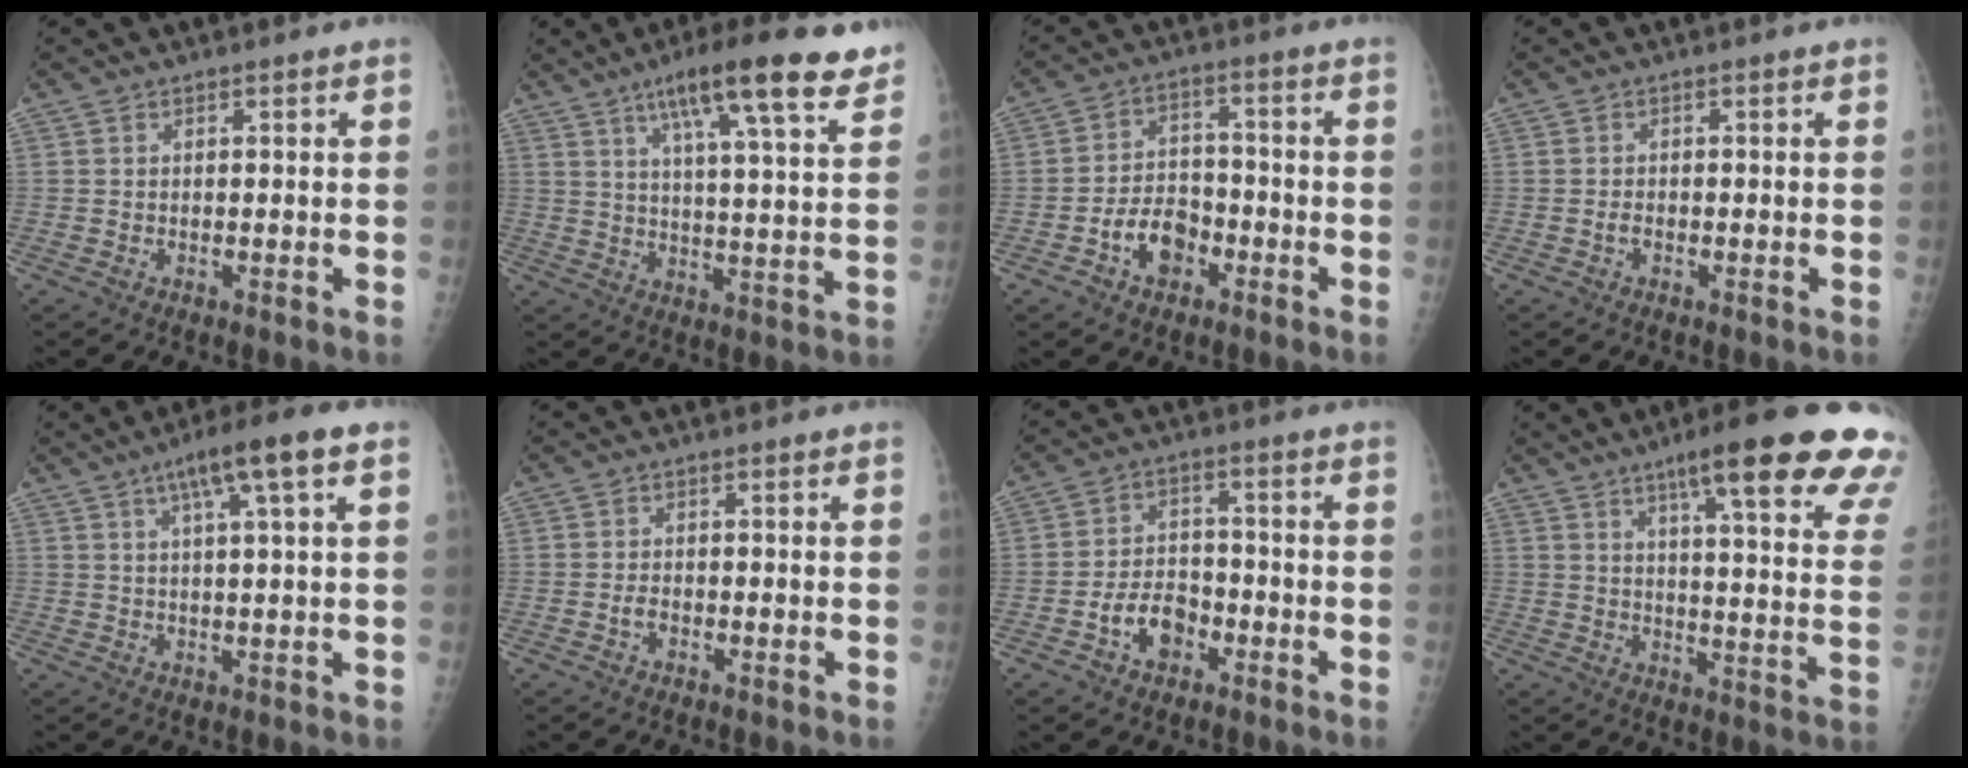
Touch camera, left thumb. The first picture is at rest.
{"total": 16.9, "force": [10.7, 3.0, 12.8], "torque": [-0.173, -0.037, 0.157]}
{"total": 7.7, "force": [-3.7, 5.3, 4.3], "torque": [-0.051, 0.034, -0.064]}
{"total": 1.0, "force": [-0.6, 0.6, 0.6], "torque": [-0.009, 0.004, -0.011]}
{"total": 8.9, "force": [4.1, 0.6, 7.9], "torque": [-0.136, 0.009, 0.064]}
{"total": 1.5, "force": [-0.7, 0.9, 0.9], "torque": [-0.014, 0.006, -0.015]}
{"total": 7.0, "force": [-3.3, 4.8, 3.9], "torque": [-0.050, 0.031, -0.058]}
{"total": 23.8, "force": [15.3, 3.3, 17.9], "torque": [-0.221, -0.056, 0.191]}